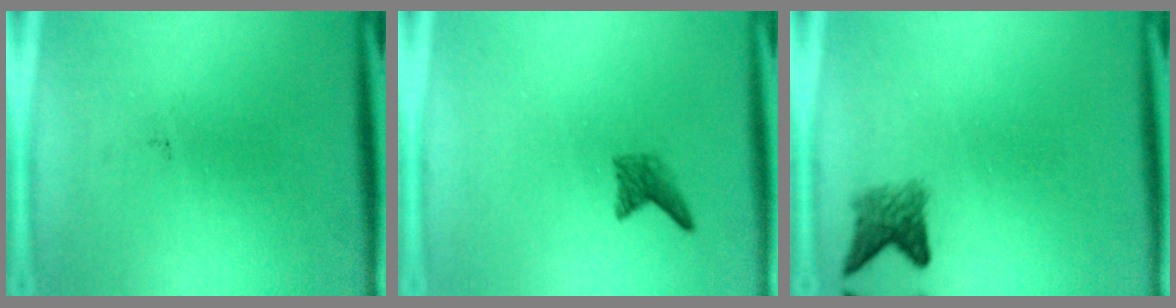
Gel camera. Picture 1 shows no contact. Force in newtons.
{"total": 1.7}
{"total": 2.8}